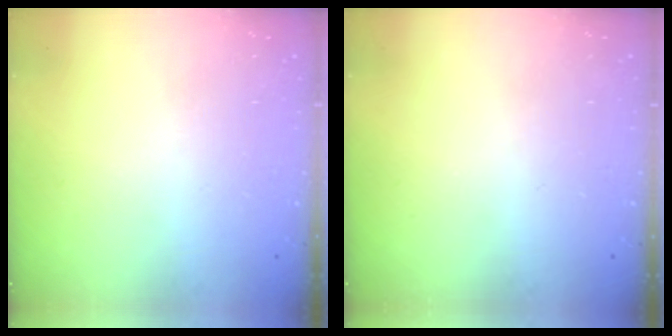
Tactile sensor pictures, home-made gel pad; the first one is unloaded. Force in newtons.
{"total": 0.0}